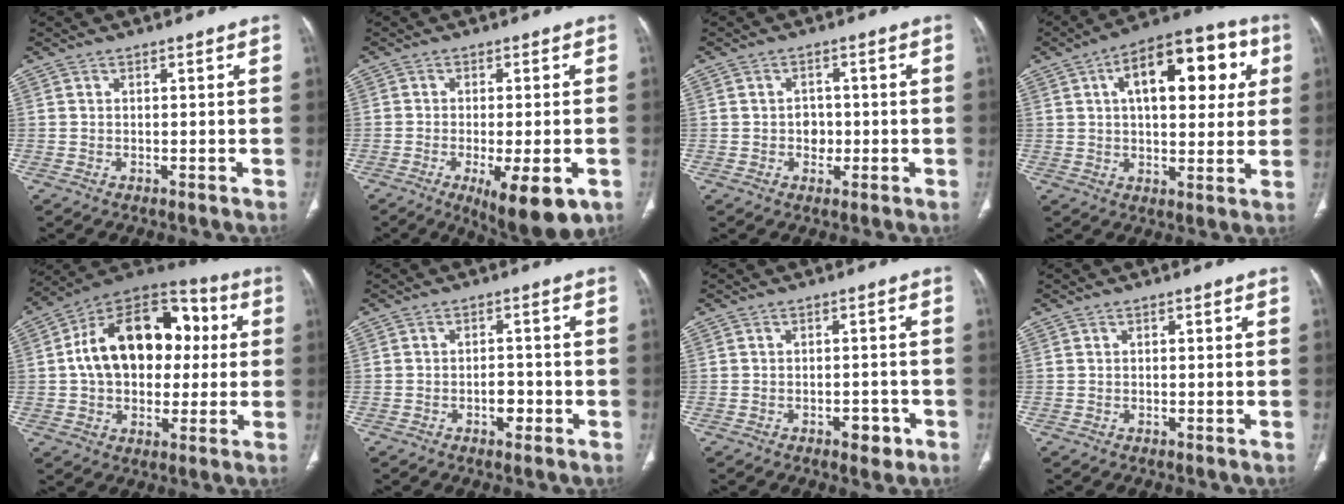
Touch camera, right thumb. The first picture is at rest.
{"total": 11.9, "force": [-5.0, 3.8, 10.1], "torque": [-0.137, -0.011, -0.067]}
{"total": 3.1, "force": [-0.5, 2.6, 1.6], "torque": [-0.006, 0.007, -0.008]}
{"total": 19.4, "force": [5.7, 9.6, 15.8], "torque": [-0.184, 0.017, 0.074]}
{"total": 22.6, "force": [2.5, 15.2, 16.6], "torque": [-0.237, 0.030, 0.037]}
{"total": 3.4, "force": [-1.4, 2.0, 2.4], "torque": [-0.021, 0.012, -0.019]}
{"total": 3.6, "force": [-1.9, 2.0, 2.3], "torque": [-0.017, 0.011, -0.021]}
{"total": 0.5, "force": [0.1, 0.3, 0.4], "torque": [-0.010, 0.002, 0.003]}